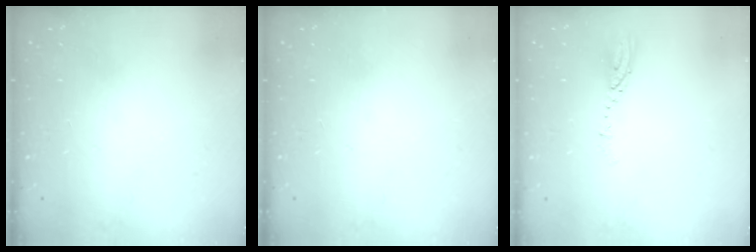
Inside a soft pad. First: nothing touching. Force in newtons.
{"total": 0.0}
{"total": 3.7, "press": 3.7, "slide": 0.3}